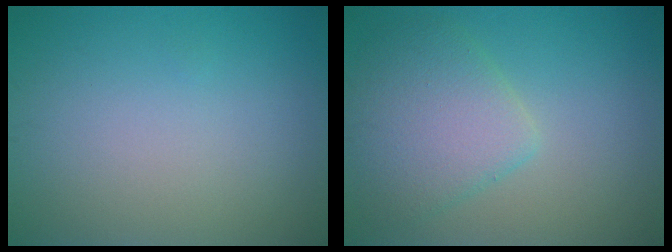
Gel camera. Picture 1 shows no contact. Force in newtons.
{"total": 4.9, "press": 4.8, "slide": 0.3}